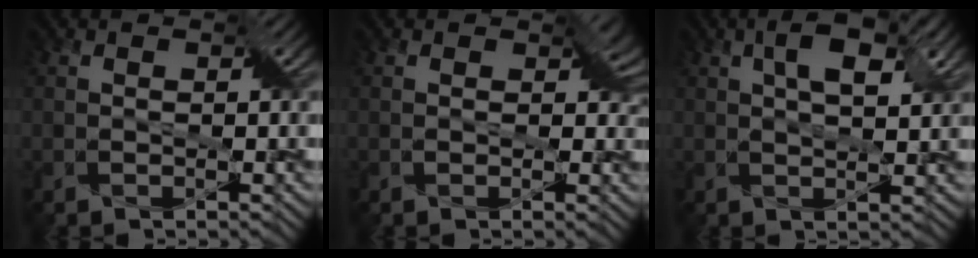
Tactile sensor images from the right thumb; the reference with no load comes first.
{"total": 2.1, "force": [0.9, 1.6, 1.1], "torque": [-0.016, -0.006, 0.011]}
{"total": 6.0, "force": [2.4, 2.4, 5.0], "torque": [-0.087, 0.006, 0.039]}